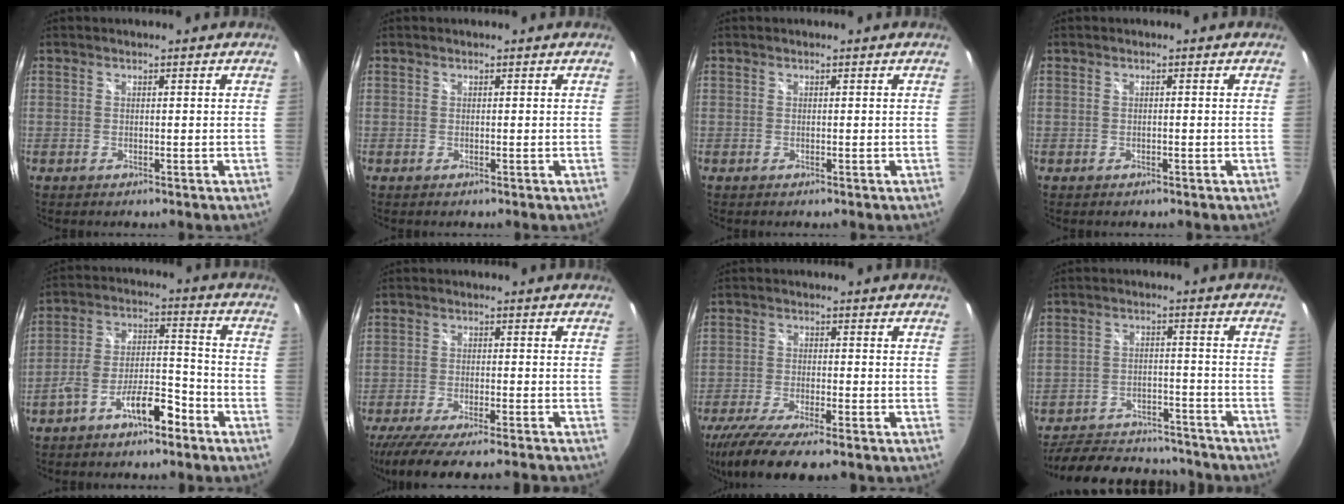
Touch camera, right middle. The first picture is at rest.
{"total": 0.0}
{"total": 0.0}
{"total": 0.6, "force": [-0.3, 0.2, 0.5], "torque": [-0.007, 0.003, -0.005]}
{"total": 9.1, "force": [-5.8, 3.3, 6.1], "torque": [-0.110, 0.026, -0.093]}
{"total": 16.4, "force": [-14.5, 1.8, 7.5], "torque": [-0.153, -0.030, -0.219]}
{"total": 12.9, "force": [-10.2, 2.2, 7.6], "torque": [-0.165, -0.048, -0.172]}
{"total": 21.7, "force": [-18.5, 7.6, 8.3], "torque": [-0.172, 0.013, -0.242]}